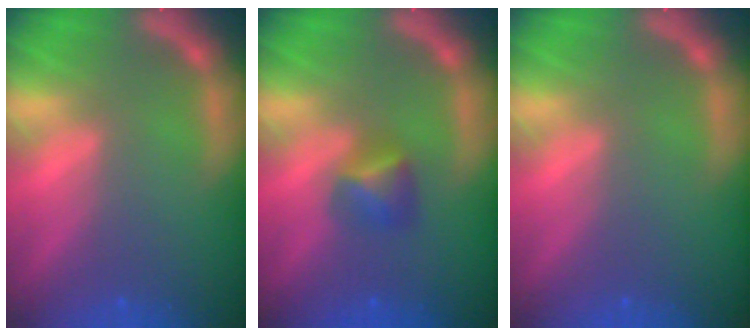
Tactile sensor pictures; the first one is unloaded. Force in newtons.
{"total": 2.4}
{"total": 0.0}